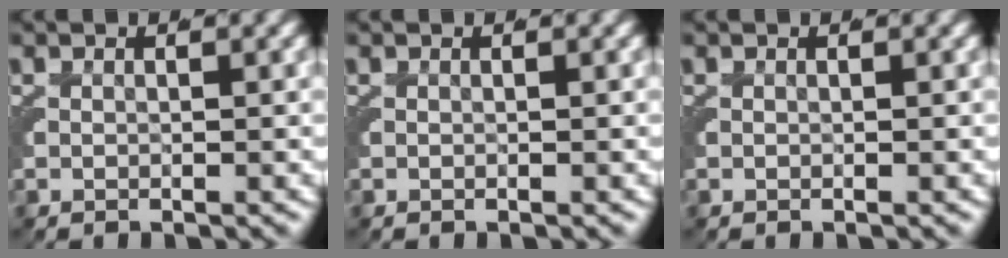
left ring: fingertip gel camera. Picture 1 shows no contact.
{"total": 0.0}
{"total": 0.0}